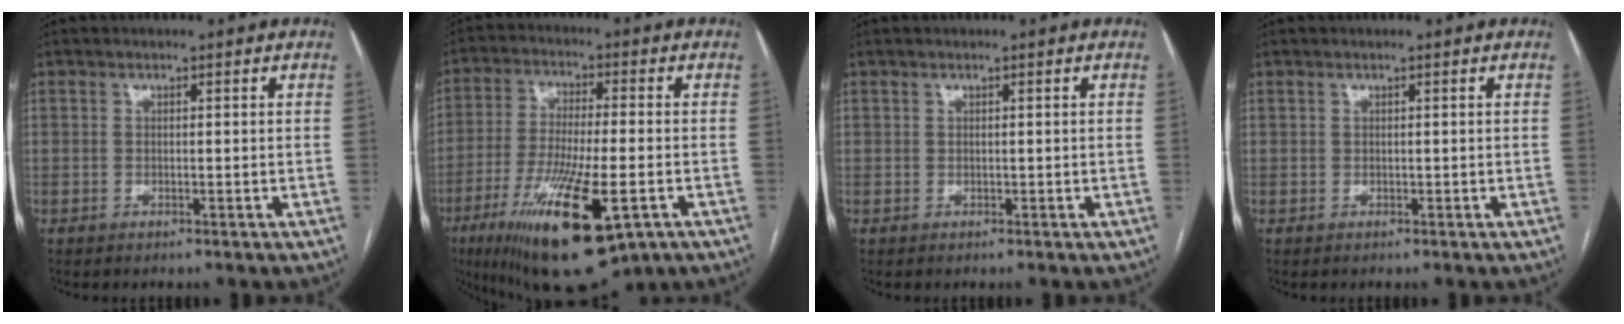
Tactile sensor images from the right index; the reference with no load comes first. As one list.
[{"total": 19.3, "force": [-9.0, 4.0, 16.6], "torque": [-0.296, -0.040, -0.142]}, {"total": 0.0}, {"total": 0.0}]